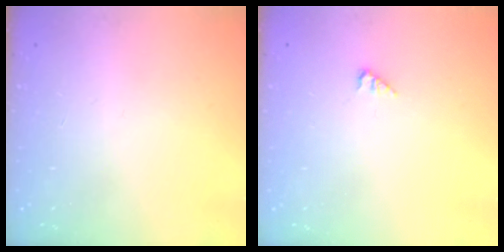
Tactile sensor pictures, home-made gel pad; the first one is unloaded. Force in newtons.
{"total": 1.0, "press": 0.9, "slide": 0.2}